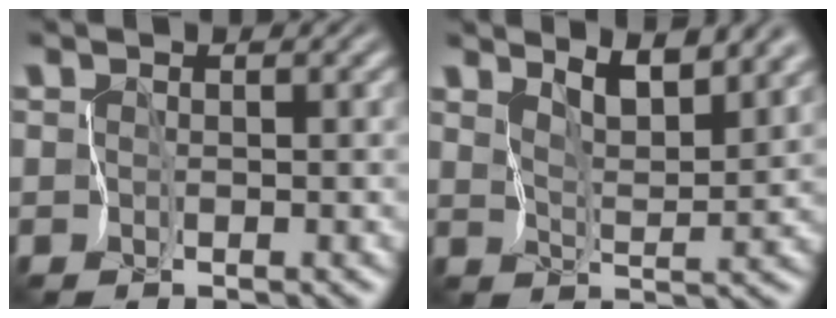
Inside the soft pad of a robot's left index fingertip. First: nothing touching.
{"total": 4.3, "force": [3.6, 0.6, 2.3], "torque": [-0.041, 0.000, 0.063]}